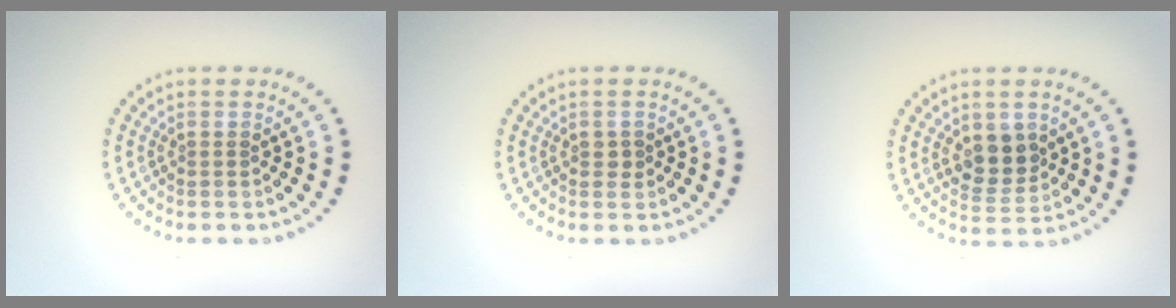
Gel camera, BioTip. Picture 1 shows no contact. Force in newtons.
{"total": 0.9, "press": 0.9, "slide": 0.3}
{"total": 3.4, "press": 3.3, "slide": 0.9}